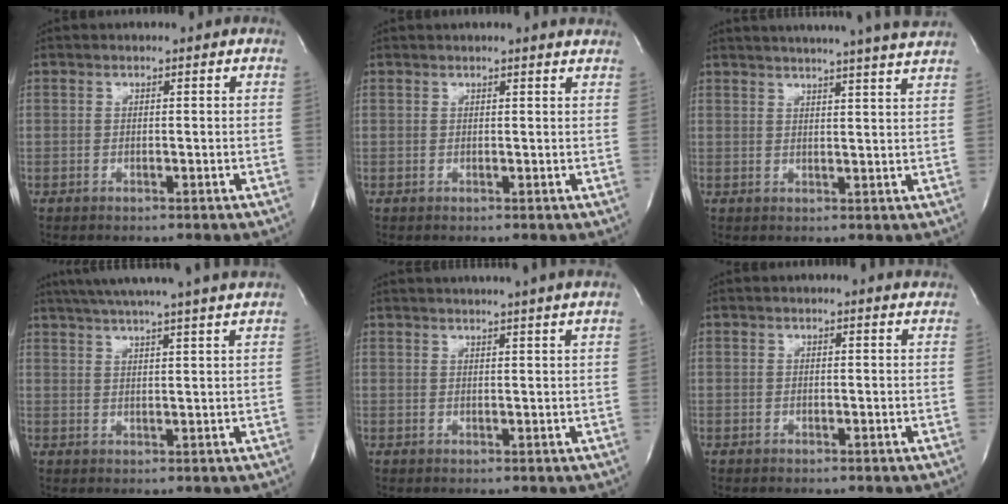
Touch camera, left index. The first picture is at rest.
{"total": 4.4, "force": [4.2, -0.1, 1.4], "torque": [-0.018, 0.008, 0.034]}
{"total": 17.1, "force": [15.5, -1.0, 7.1], "torque": [-0.119, -0.016, 0.193]}
{"total": 18.3, "force": [16.2, -1.0, 8.6], "torque": [-0.149, 0.003, 0.216]}
{"total": 11.9, "force": [10.7, -1.2, 4.9], "torque": [-0.079, 0.005, 0.127]}
{"total": 3.6, "force": [3.5, 0.2, 0.7], "torque": [-0.011, -0.002, 0.024]}